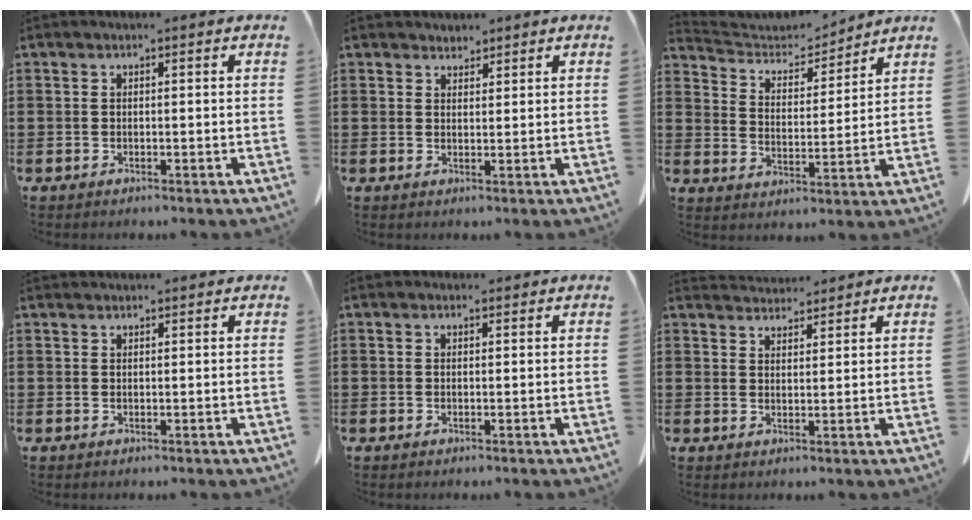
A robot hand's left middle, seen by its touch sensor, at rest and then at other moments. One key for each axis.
{"total": 1.8, "fx": 1.7, "fy": 0.5, "fz": -0.1, "tx": -0.003, "ty": 0.001, "tz": 0.034}
{"total": 4.8, "fx": 4.6, "fy": 1.3, "fz": 0.4, "tx": -0.034, "ty": -0.033, "tz": 0.077}
{"total": 1.2, "fx": 1.1, "fy": 0.1, "fz": 0.1, "tx": -0.004, "ty": 0.001, "tz": 0.022}
{"total": 0.7, "fx": 0.7, "fy": 0.2, "fz": 0.1, "tx": -0.004, "ty": 0.002, "tz": 0.013}
{"total": 3.6, "fx": 3.5, "fy": 0.5, "fz": 0.2, "tx": -0.014, "ty": -0.012, "tz": 0.066}